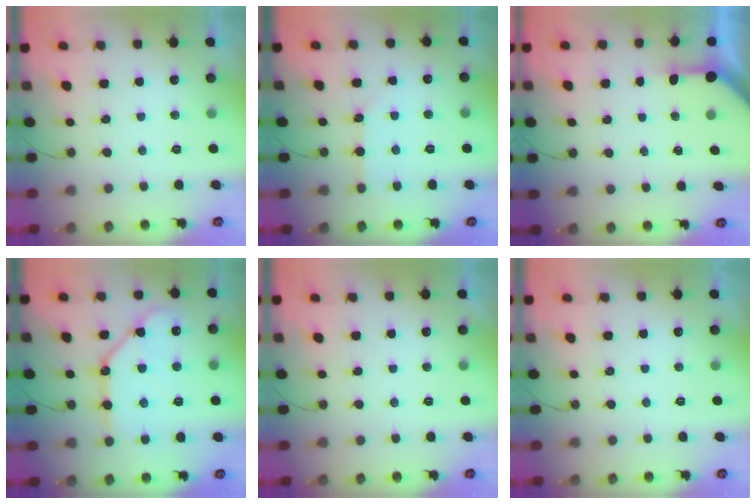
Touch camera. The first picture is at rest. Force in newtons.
{"total": 3.6, "press": 3.6, "slide": 0.5}
{"total": 3.0, "press": 3.0, "slide": 0.3}
{"total": 14.5, "press": 14.4, "slide": 1.8}
{"total": 0.0}
{"total": 0.0}